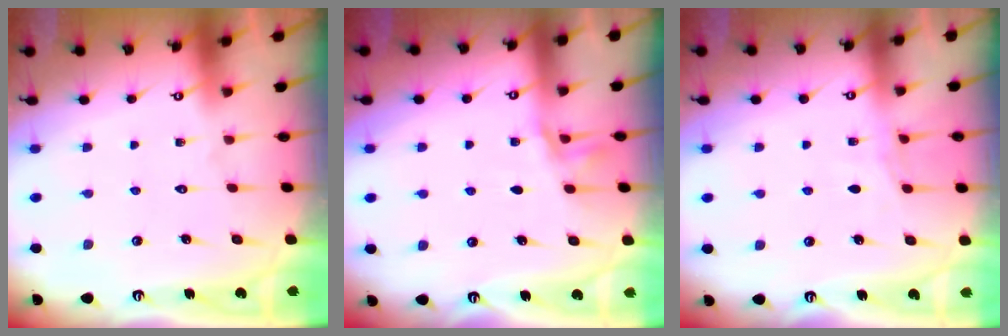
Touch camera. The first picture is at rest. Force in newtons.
{"total": 2.9, "press": 2.8, "slide": 0.4}
{"total": 4.6, "press": 4.5, "slide": 0.6}